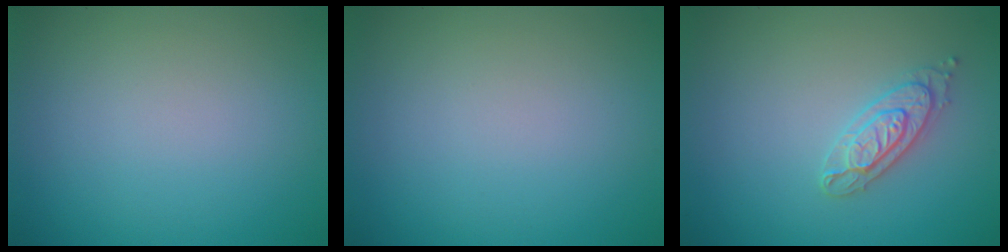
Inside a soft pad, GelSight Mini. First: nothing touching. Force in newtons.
{"total": 0.0}
{"total": 2.5, "press": 2.4, "slide": 0.2}